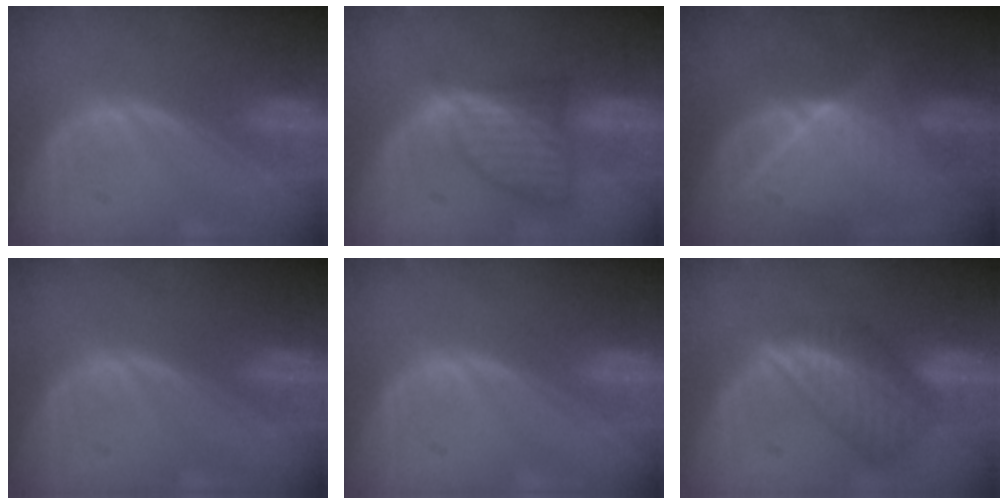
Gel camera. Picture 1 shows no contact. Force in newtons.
{"total": 7.5, "press": 6.7, "slide": 3.4}
{"total": 9.1, "press": 8.1, "slide": 4.1}
{"total": 0.0}
{"total": 0.0}
{"total": 8.4, "press": 7.5, "slide": 3.8}